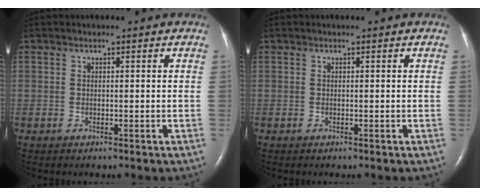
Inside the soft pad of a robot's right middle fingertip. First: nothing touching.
{"total": 0.0}